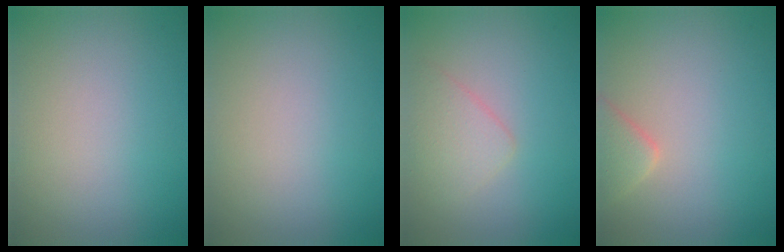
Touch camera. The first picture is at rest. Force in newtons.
{"total": 0.0}
{"total": 2.2, "press": 2.2, "slide": 0.0}
{"total": 2.3, "press": 2.3, "slide": 0.2}